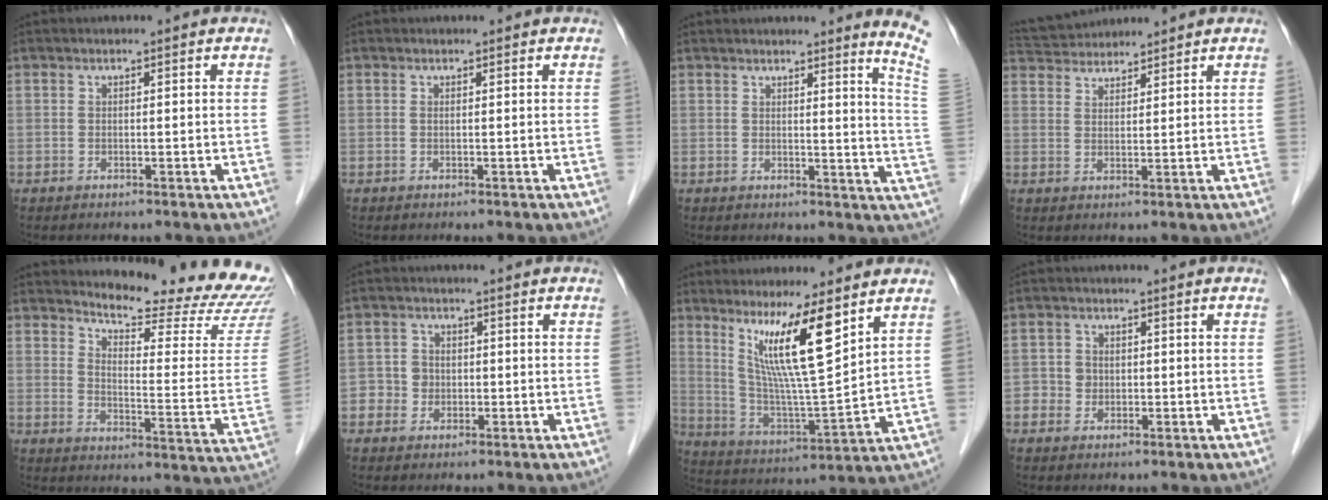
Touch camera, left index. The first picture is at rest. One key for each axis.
{"total": 0.0}
{"total": 7.4, "fx": 6.4, "fy": -2.3, "fz": 2.8, "tx": -0.034, "ty": -0.087, "tz": 0.050}
{"total": 7.0, "fx": 6.8, "fy": 1.2, "fz": 1.4, "tx": -0.032, "ty": 0.036, "tz": 0.120}
{"total": 19.3, "fx": 18.5, "fy": 1.4, "fz": 5.4, "tx": -0.074, "ty": -0.122, "tz": 0.216}
{"total": 3.3, "fx": -0.6, "fy": 3.2, "fz": 0.5, "tx": -0.004, "ty": 0.012, "tz": -0.009}
{"total": 12.1, "fx": 6.8, "fy": 0.0, "fz": 10.0, "tx": -0.189, "ty": -0.014, "tz": 0.130}
{"total": 2.7, "fx": -0.3, "fy": 2.6, "fz": 0.4, "tx": -0.002, "ty": 0.009, "tz": -0.005}